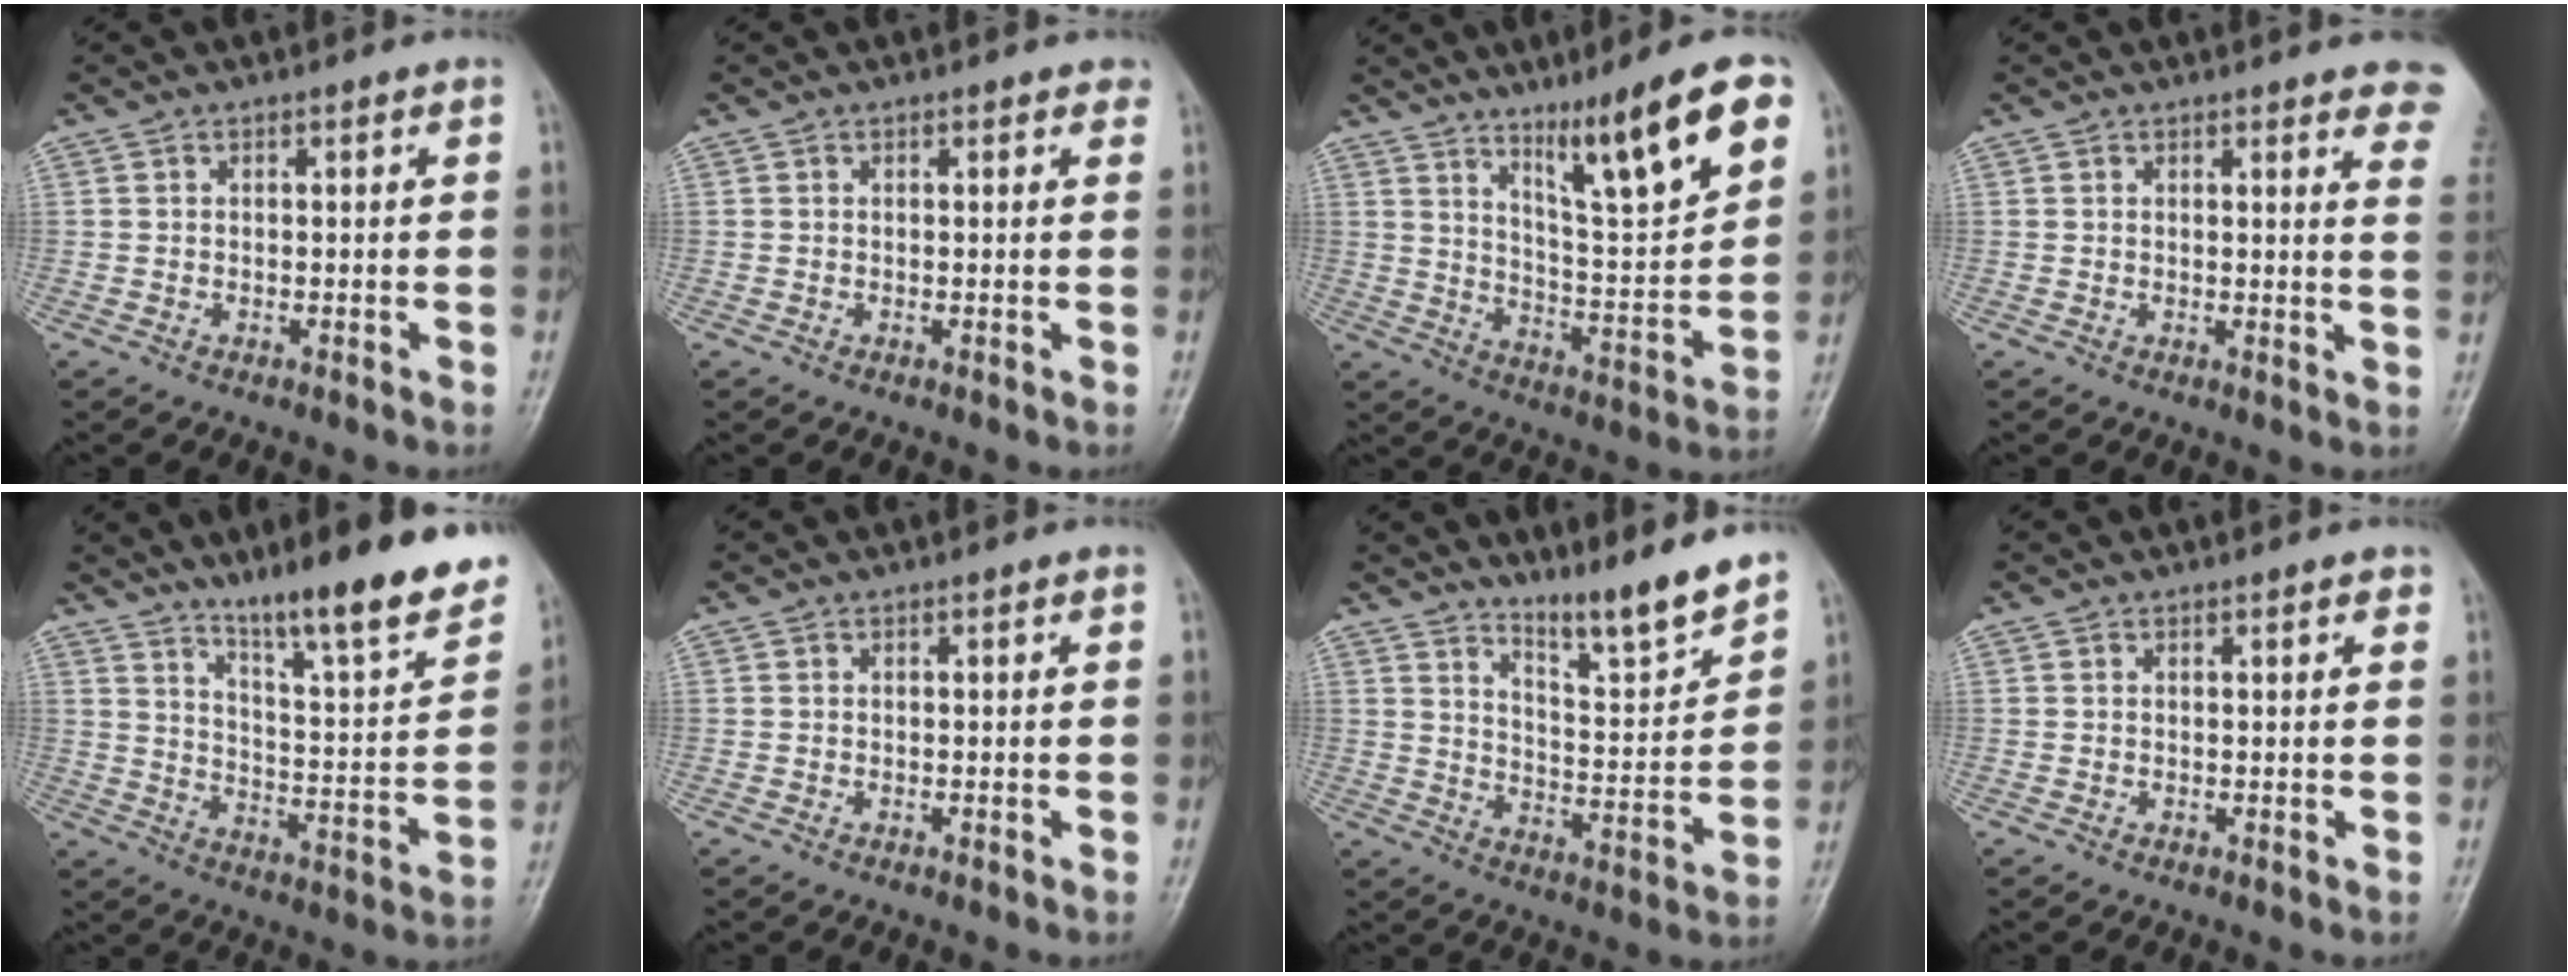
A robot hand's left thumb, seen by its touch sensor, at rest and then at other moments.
{"total": 1.3, "force": [0.9, 0.7, 0.6], "torque": [0.001, 0.000, 0.006]}
{"total": 17.0, "force": [9.9, 2.8, 13.6], "torque": [-0.192, -0.052, 0.167]}
{"total": 10.4, "force": [7.9, 2.5, 6.3], "torque": [-0.043, -0.025, 0.073]}
{"total": 17.8, "force": [13.2, 2.4, 11.7], "torque": [-0.144, -0.079, 0.209]}
{"total": 0.0}
{"total": 10.0, "force": [8.9, 0.4, 4.6], "torque": [-0.061, -0.077, 0.153]}
{"total": 1.0, "force": [0.6, 0.3, 0.7], "torque": [-0.009, 0.000, 0.006]}